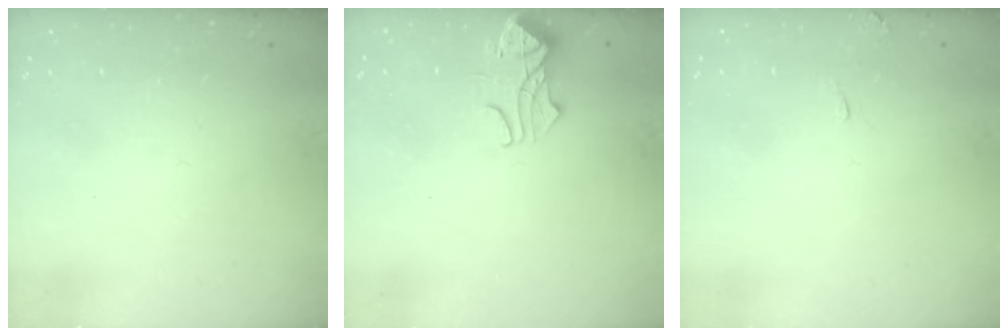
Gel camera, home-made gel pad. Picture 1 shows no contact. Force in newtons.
{"total": 0.6, "press": 0.6, "slide": 0.2}
{"total": 1.1, "press": 1.0, "slide": 0.5}